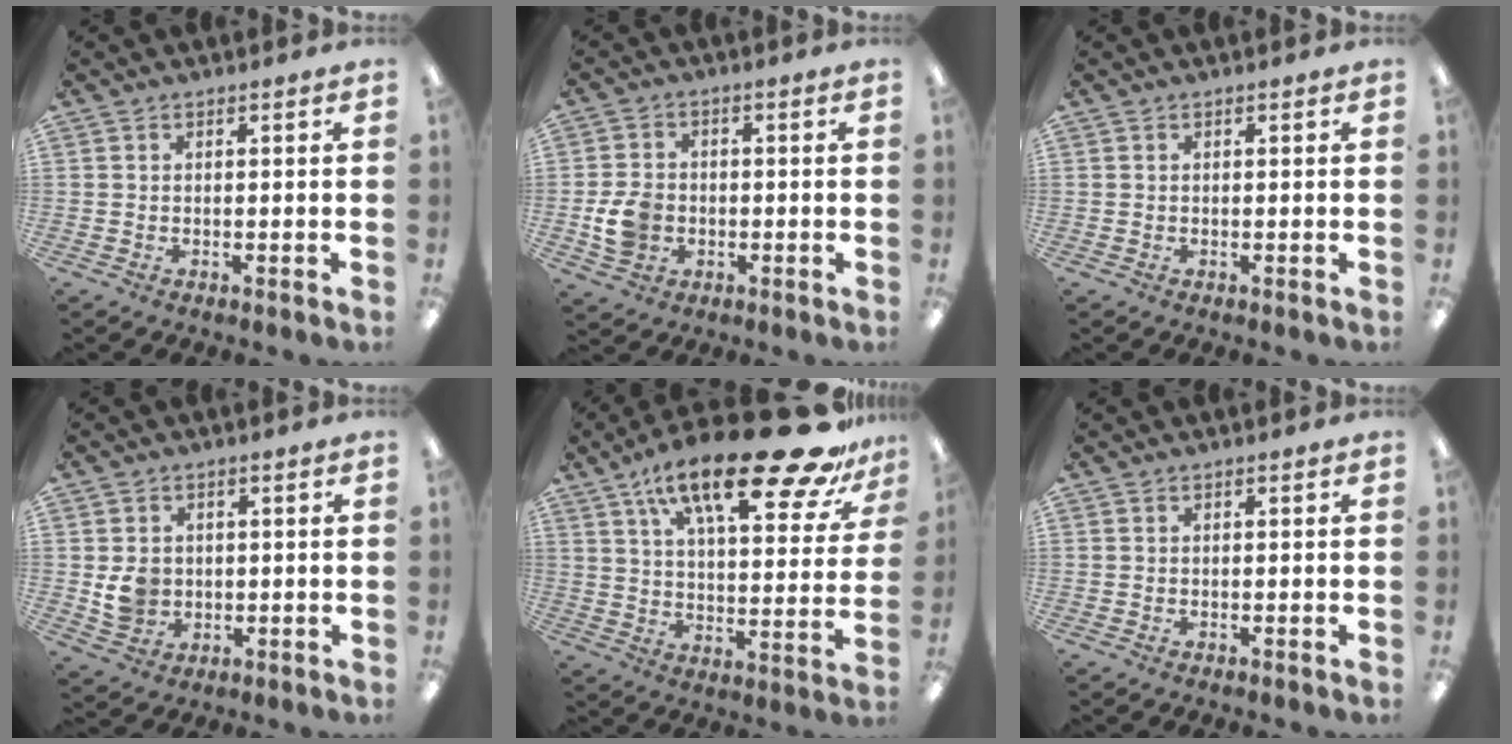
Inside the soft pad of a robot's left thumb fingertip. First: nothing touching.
{"total": 7.3, "force": [-1.6, 5.9, 3.9], "torque": [-0.068, 0.007, -0.029]}
{"total": 0.0}
{"total": 5.8, "force": [0.5, 5.2, 2.4], "torque": [-0.027, 0.004, 0.011]}
{"total": 26.3, "force": [17.7, 7.8, 17.9], "torque": [-0.268, -0.114, 0.280]}
{"total": 0.0}